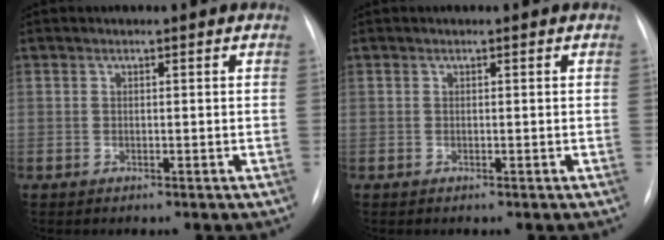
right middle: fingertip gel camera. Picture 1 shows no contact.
{"total": 0.0}